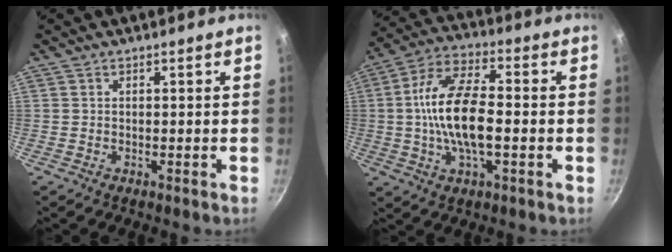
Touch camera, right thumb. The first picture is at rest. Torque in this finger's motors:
{"motor_torque": [2.52, 2.49, 2.18, -0.59, 0.56]}